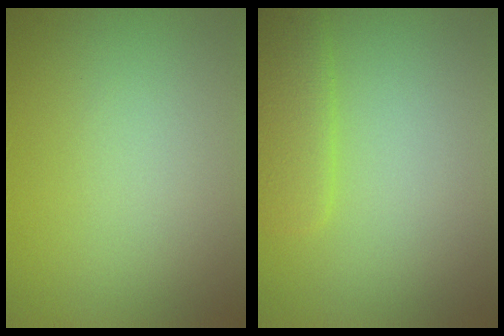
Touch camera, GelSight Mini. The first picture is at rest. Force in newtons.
{"total": 2.5, "press": 2.5, "slide": 0.1}